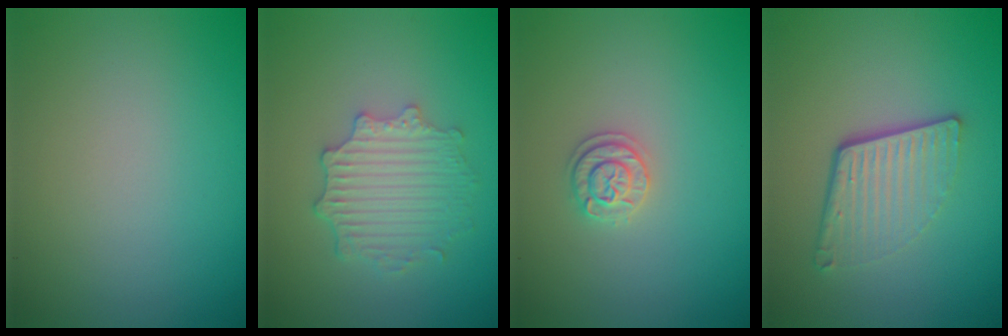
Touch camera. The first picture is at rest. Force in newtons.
{"total": 4.0, "press": 3.2, "slide": 2.4}
{"total": 1.7, "press": 1.7, "slide": 0.3}
{"total": 4.4, "press": 2.9, "slide": 3.4}